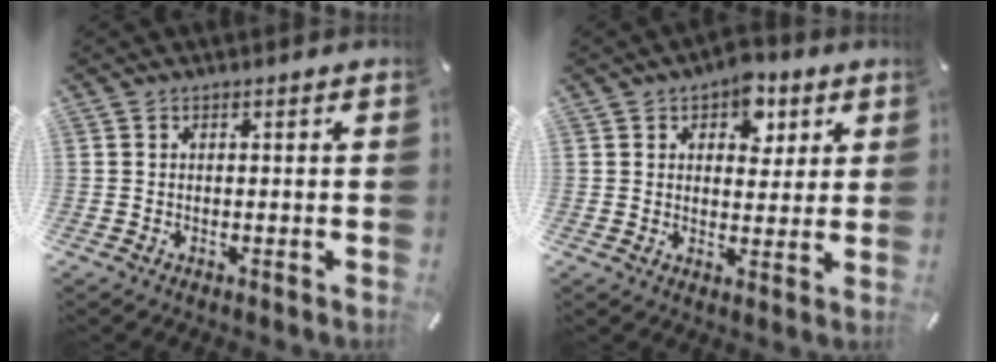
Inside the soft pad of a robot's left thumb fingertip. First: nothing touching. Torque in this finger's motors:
{"motor_torque": [0.40, -0.06, 0.18, 0.06, 0.07]}